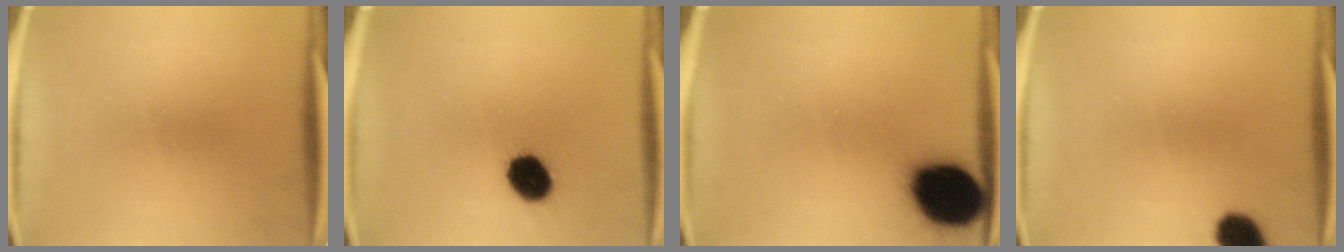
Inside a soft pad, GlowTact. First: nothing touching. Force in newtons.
{"total": 8.6}
{"total": 19.2}
{"total": 6.6}